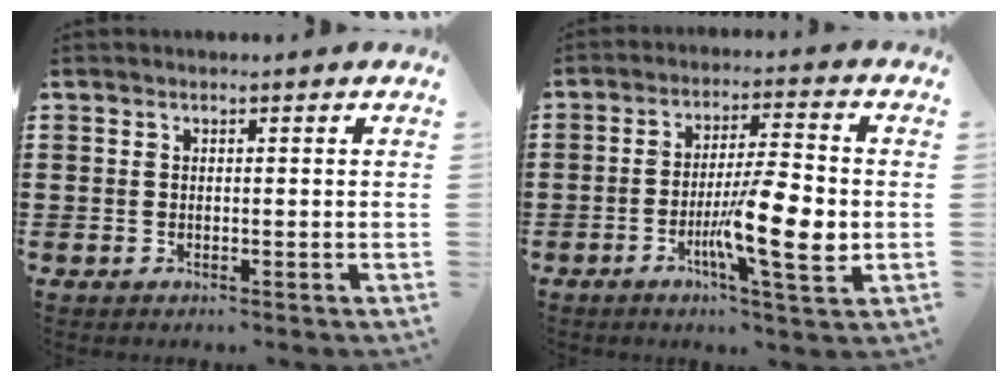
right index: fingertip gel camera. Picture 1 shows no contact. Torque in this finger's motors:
{"motor_torque": [1.22, -0.92, 0.32, 0.21]}